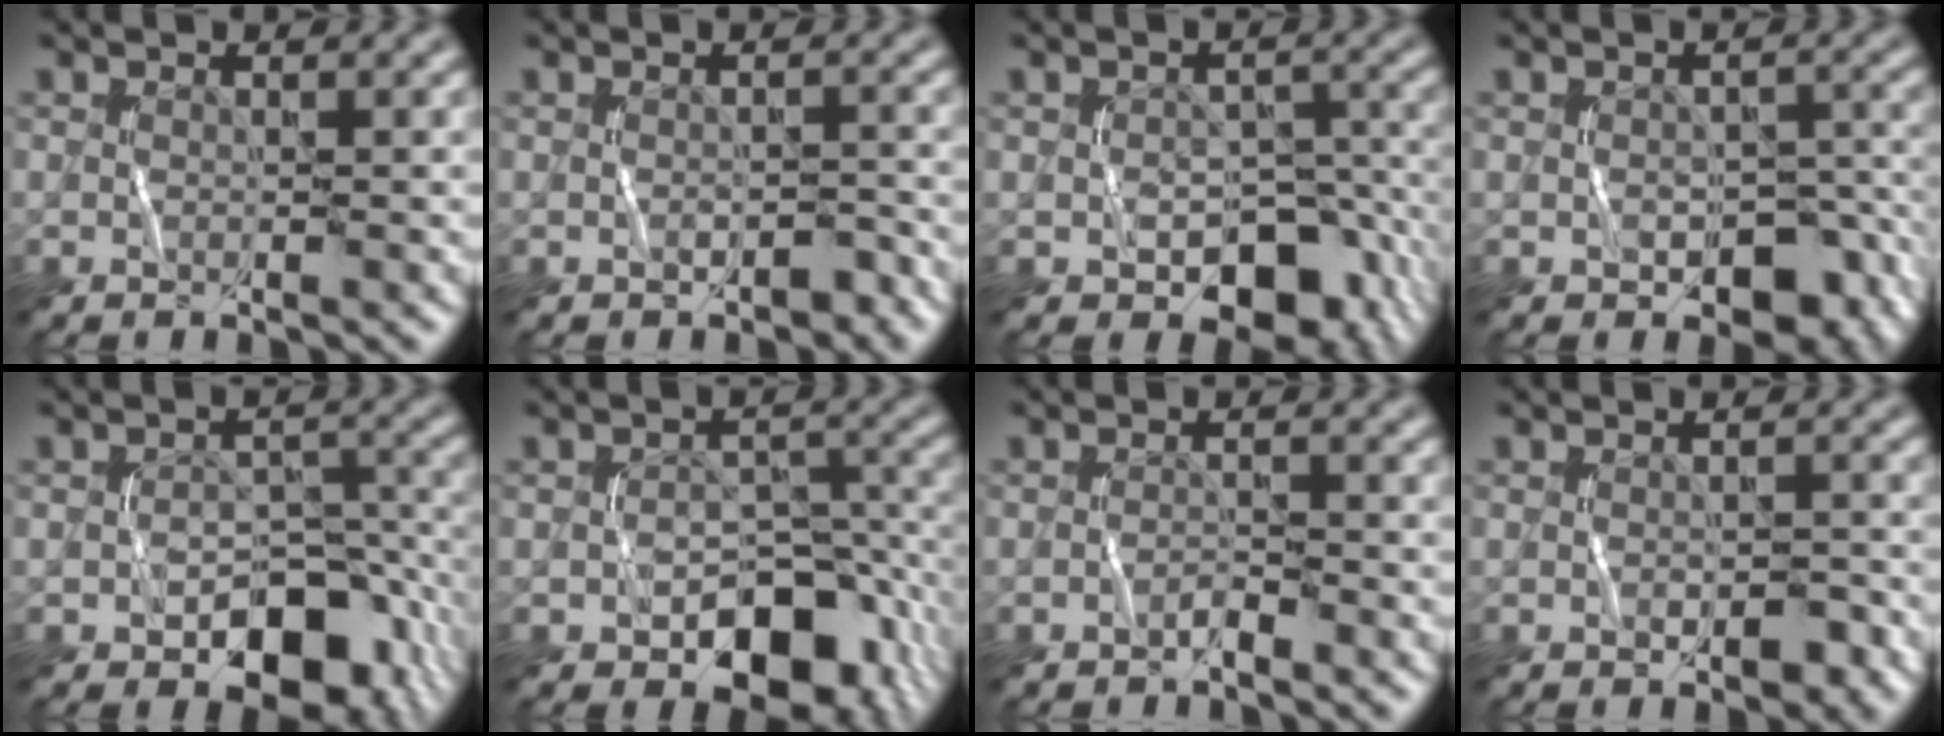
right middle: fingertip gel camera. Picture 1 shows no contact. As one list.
[{"total": 1.3, "force": [-0.9, 0.8, 0.7], "torque": [-0.011, 0.002, -0.011]}, {"total": 7.6, "force": [-3.5, 5.0, 4.6], "torque": [-0.056, -0.009, -0.042]}, {"total": 6.4, "force": [-3.0, 4.2, 3.9], "torque": [-0.043, -0.008, -0.033]}, {"total": 7.6, "force": [-3.7, 4.7, 4.6], "torque": [-0.052, 0.002, -0.053]}, {"total": 8.5, "force": [-4.1, 5.3, 5.2], "torque": [-0.058, -0.001, -0.057]}, {"total": 0.9, "force": [-0.8, 0.2, 0.5], "torque": [-0.009, 0.005, -0.013]}, {"total": 1.7, "force": [-0.7, 0.9, 1.2], "torque": [-0.018, 0.000, -0.010]}]